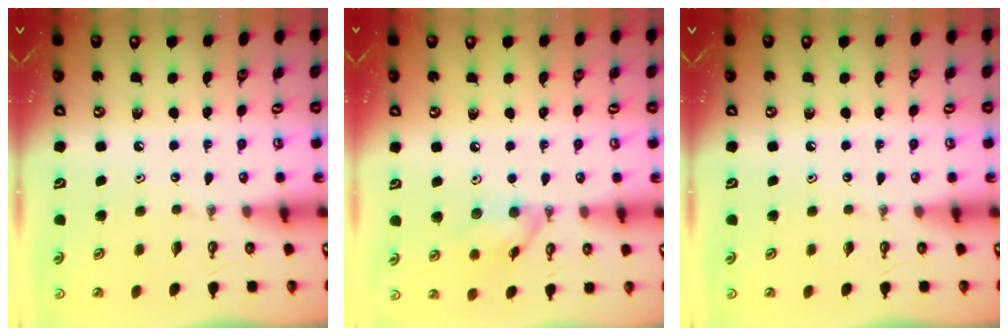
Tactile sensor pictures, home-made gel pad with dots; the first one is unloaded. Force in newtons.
{"total": 9.9, "press": 9.9, "slide": 0.0}
{"total": 0.0}